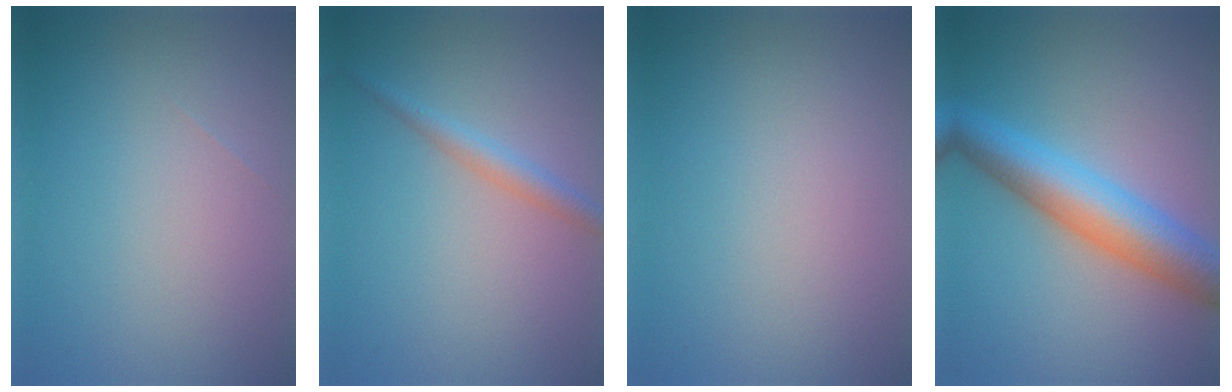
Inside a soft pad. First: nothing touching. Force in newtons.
{"total": 2.0, "press": 2.0, "slide": 0.0}
{"total": 0.0}
{"total": 6.9, "press": 6.9, "slide": 0.1}